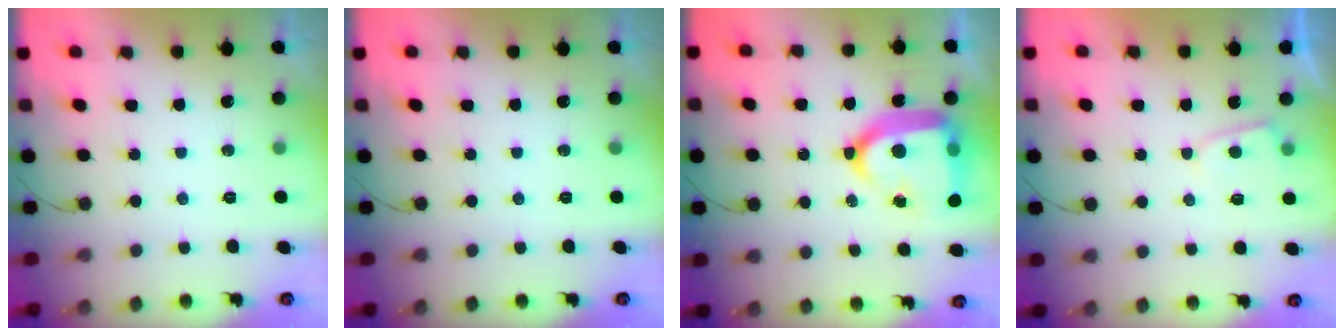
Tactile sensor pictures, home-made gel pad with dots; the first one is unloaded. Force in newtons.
{"total": 0.0}
{"total": 21.3, "press": 21.2, "slide": 2.1}
{"total": 2.8, "press": 2.8, "slide": 0.3}